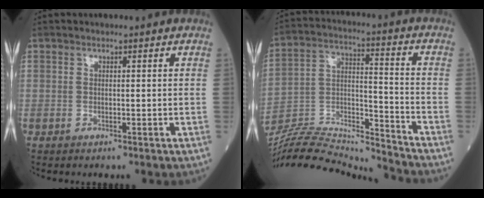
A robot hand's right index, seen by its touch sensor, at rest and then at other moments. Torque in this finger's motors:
{"motor_torque": [-0.63, -0.23, -0.17, -0.11]}